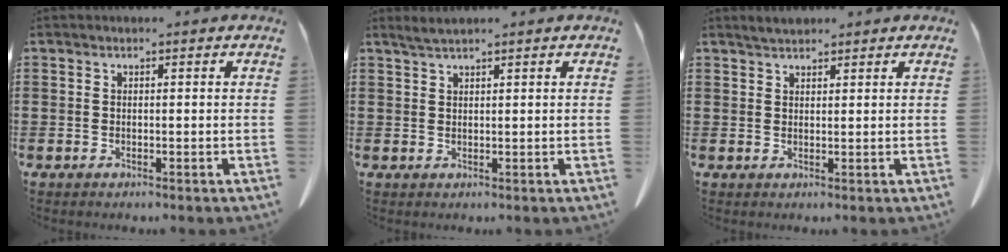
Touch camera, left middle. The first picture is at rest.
{"total": 1.6, "force": [1.3, 0.0, 0.8], "torque": [-0.019, 0.000, 0.025]}
{"total": 1.7, "force": [1.6, 0.4, 0.4], "torque": [-0.011, 0.003, 0.032]}